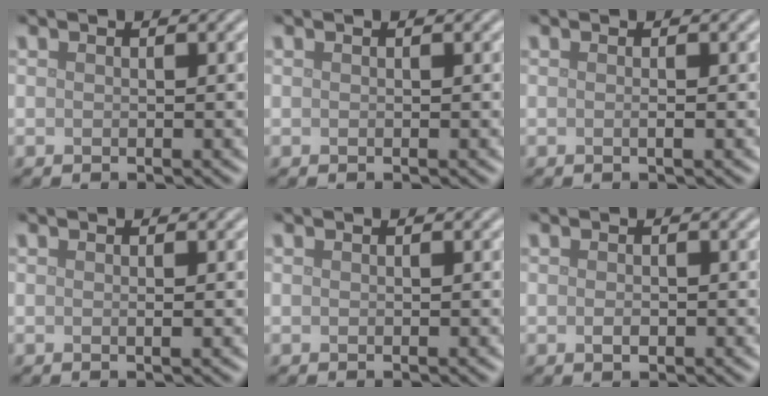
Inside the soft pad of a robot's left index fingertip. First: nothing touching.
{"total": 0.0}
{"total": 0.8, "force": [-0.1, 0.2, 0.7], "torque": [-0.009, -0.001, -0.004]}
{"total": 0.7, "force": [0.0, 0.1, 0.7], "torque": [-0.009, 0.001, -0.001]}
{"total": 0.0}
{"total": 0.9, "force": [-0.2, 0.5, 0.7], "torque": [-0.014, -0.001, -0.003]}